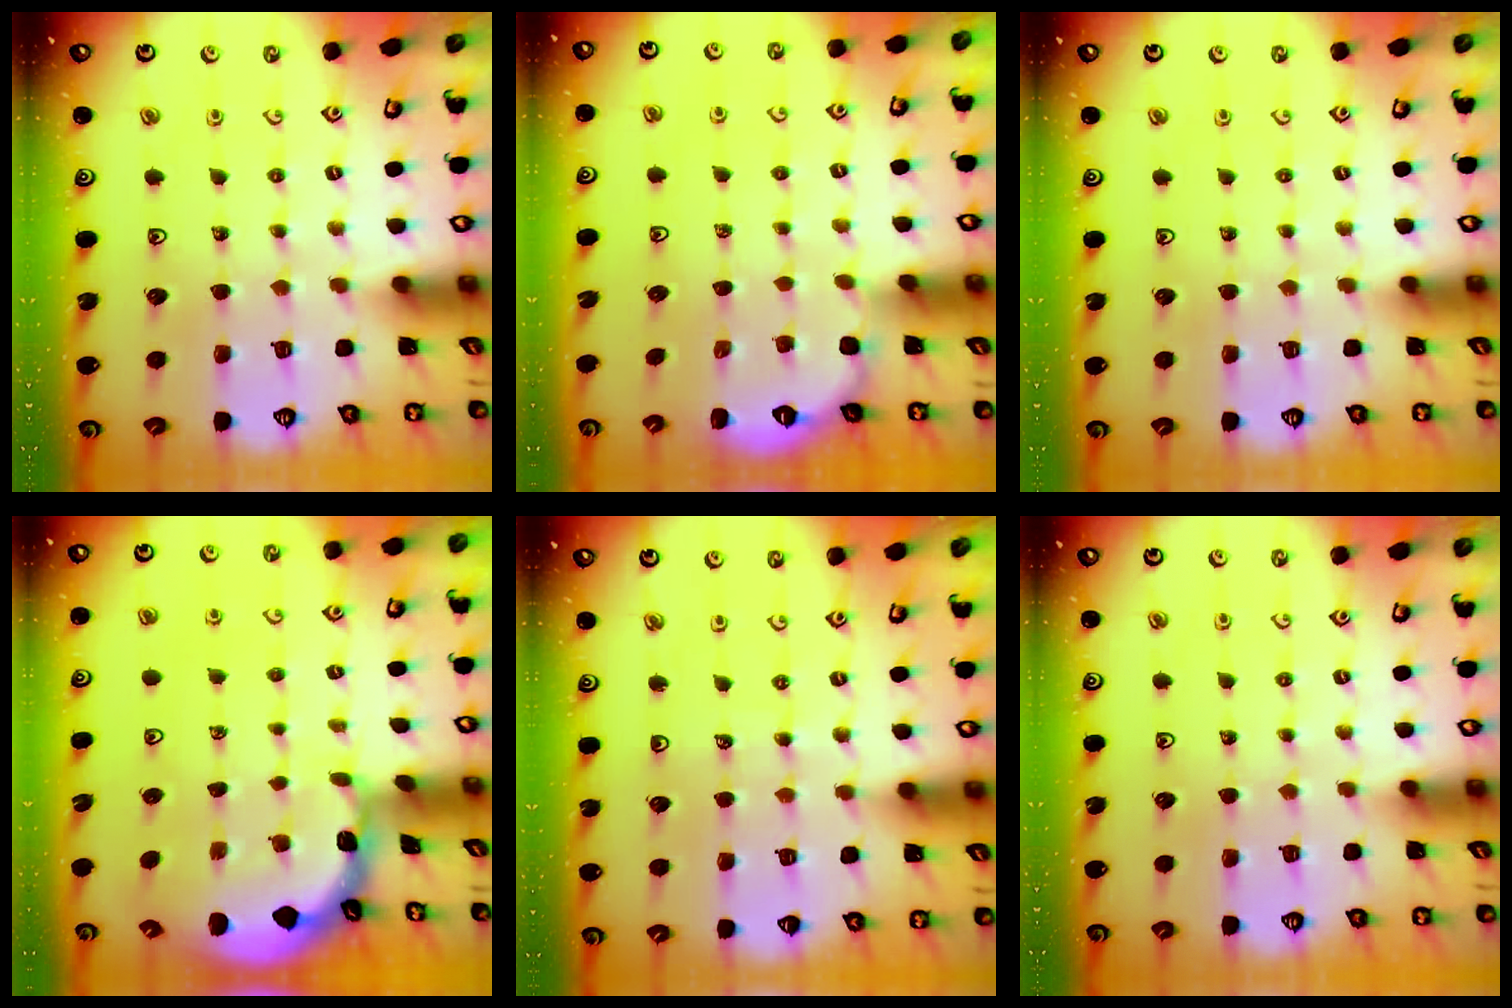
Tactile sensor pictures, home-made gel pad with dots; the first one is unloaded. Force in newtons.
{"total": 2.9, "press": 2.8, "slide": 0.9}
{"total": 0.0}
{"total": 1.3, "press": 1.3, "slide": 0.1}
{"total": 3.6, "press": 3.4, "slide": 1.1}
{"total": 0.0}